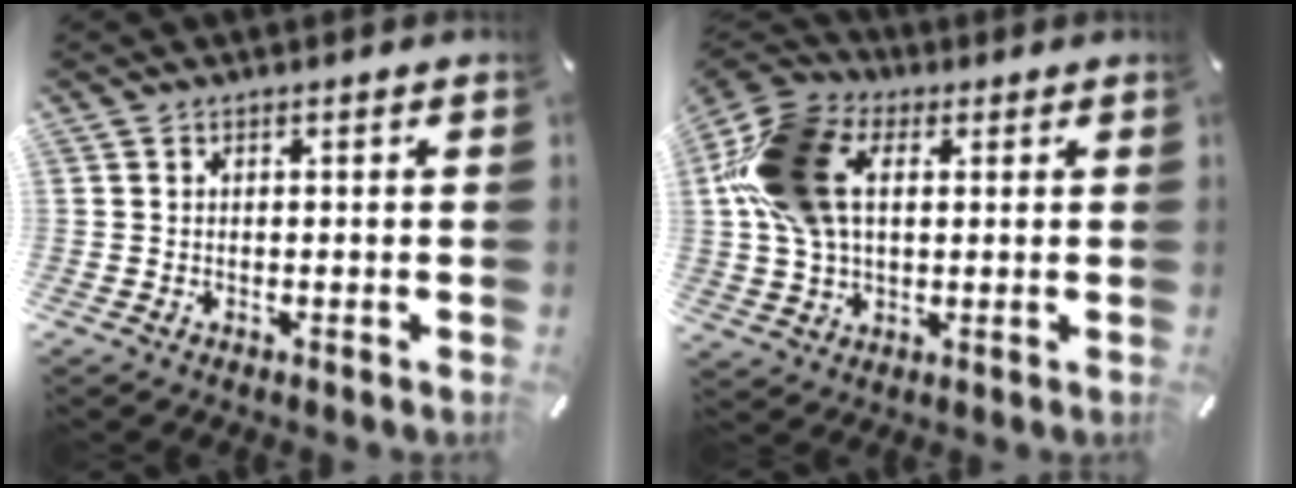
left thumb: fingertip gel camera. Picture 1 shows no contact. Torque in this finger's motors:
{"motor_torque": [2.41, 2.59, 1.45, -1.32, 0.69]}